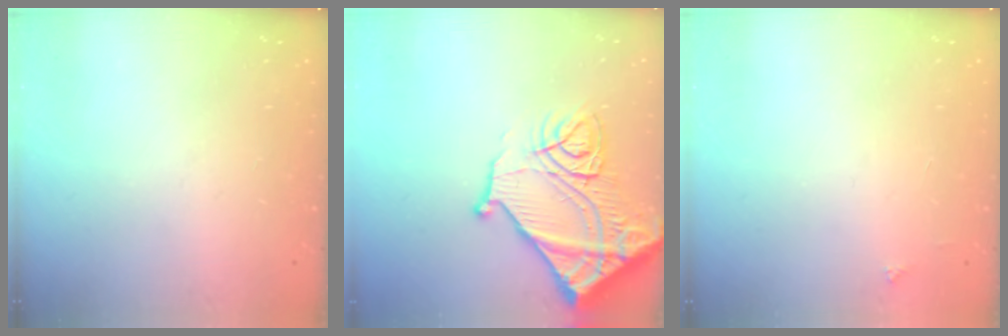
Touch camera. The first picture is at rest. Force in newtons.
{"total": 19.6, "press": 19.5, "slide": 2.0}
{"total": 2.0, "press": 2.0, "slide": 0.3}